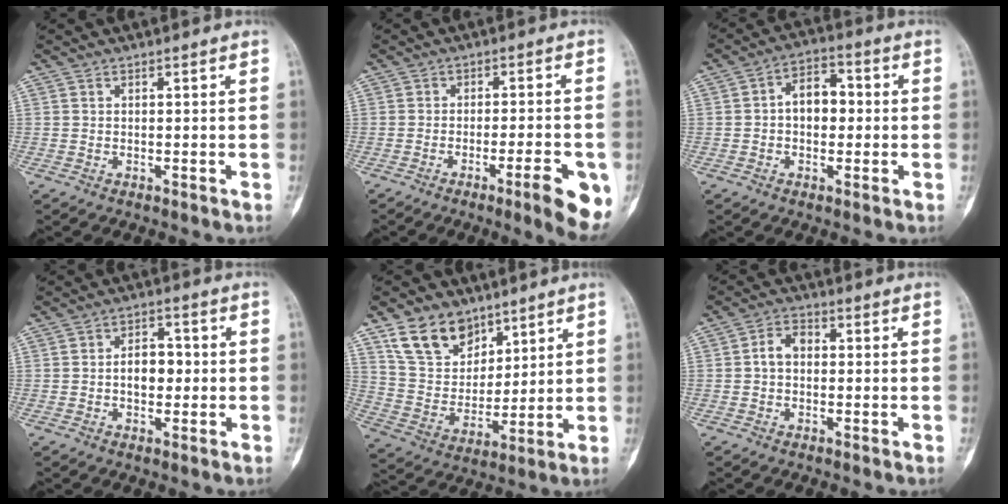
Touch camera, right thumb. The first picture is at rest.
{"total": 8.7, "force": [-3.8, 1.6, 7.6], "torque": [-0.094, 0.006, -0.048]}
{"total": 7.3, "force": [0.1, 4.9, 5.5], "torque": [-0.064, 0.024, -0.008]}
{"total": 5.6, "force": [-0.3, 3.7, 4.2], "torque": [-0.048, 0.018, -0.010]}
{"total": 13.2, "force": [8.7, 8.6, 4.9], "torque": [-0.059, -0.043, 0.172]}
{"total": 4.1, "force": [0.1, 2.8, 3.0], "torque": [-0.046, 0.016, -0.006]}